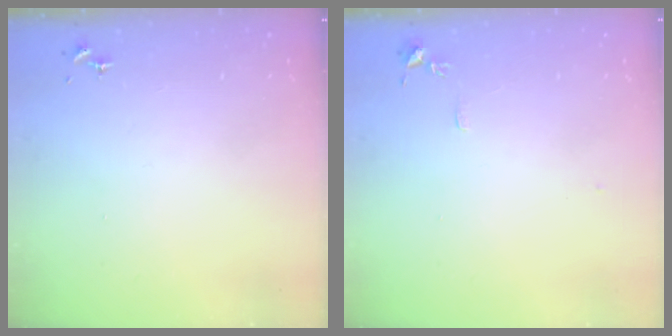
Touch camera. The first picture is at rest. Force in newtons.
{"total": 4.4, "press": 4.4, "slide": 0.6}